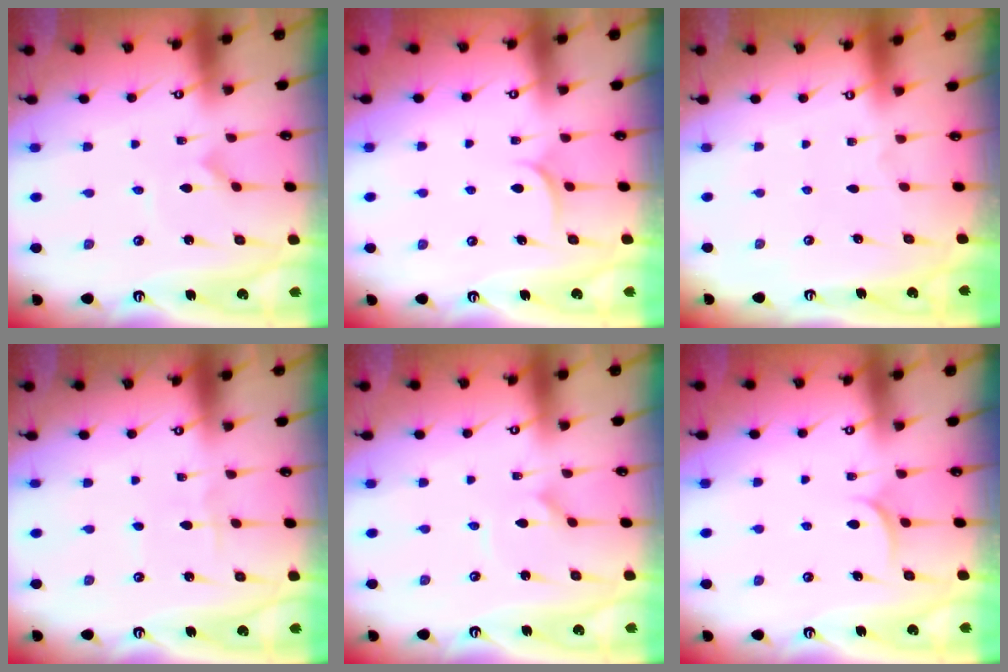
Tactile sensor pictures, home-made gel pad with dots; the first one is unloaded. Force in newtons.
{"total": 4.5, "press": 4.5, "slide": 0.6}
{"total": 0.0}
{"total": 2.3, "press": 2.3, "slide": 0.3}
{"total": 1.0, "press": 1.0, "slide": 0.2}
{"total": 4.5, "press": 4.5, "slide": 0.6}